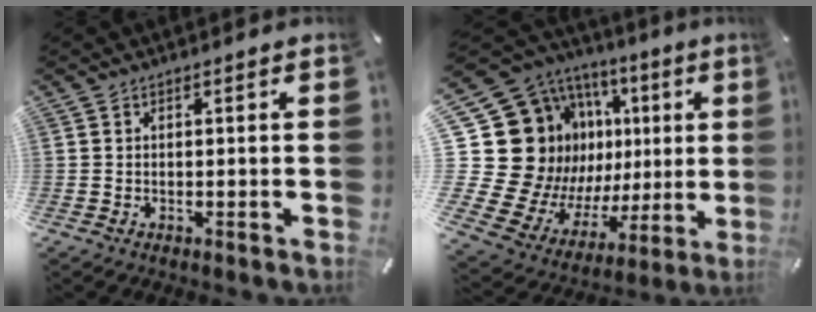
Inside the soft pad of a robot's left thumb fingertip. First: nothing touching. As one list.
[{"total": 29.2, "force": [5.7, 21.5, 19.0], "torque": [-0.327, -0.086, 0.158]}]